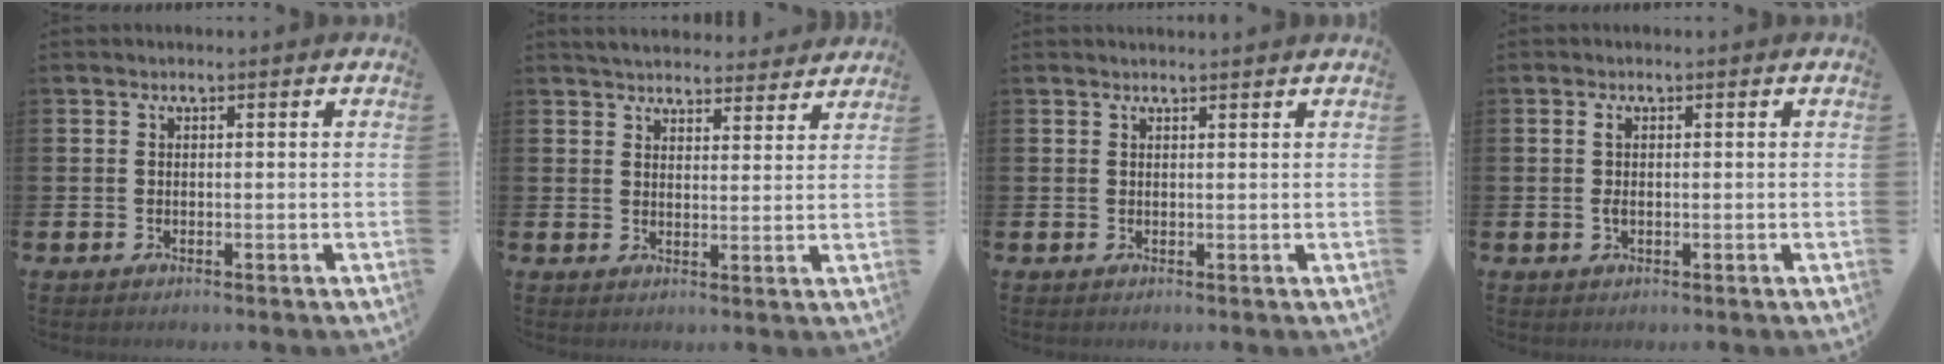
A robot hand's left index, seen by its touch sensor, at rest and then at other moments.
{"total": 4.5, "force": [4.5, 0.8, 0.1], "torque": [-0.011, -0.025, 0.079]}
{"total": 0.9, "force": [0.8, -0.1, 0.1], "torque": [0.010, -0.006, 0.014]}
{"total": 1.4, "force": [0.2, 0.7, 1.2], "torque": [-0.025, 0.005, 0.000]}